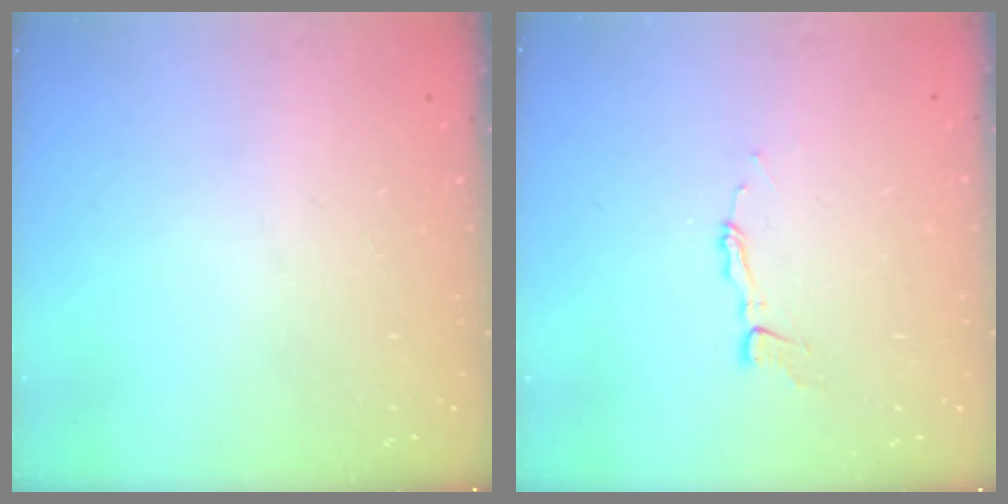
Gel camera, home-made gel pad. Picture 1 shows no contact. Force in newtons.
{"total": 3.3, "press": 3.3, "slide": 0.4}